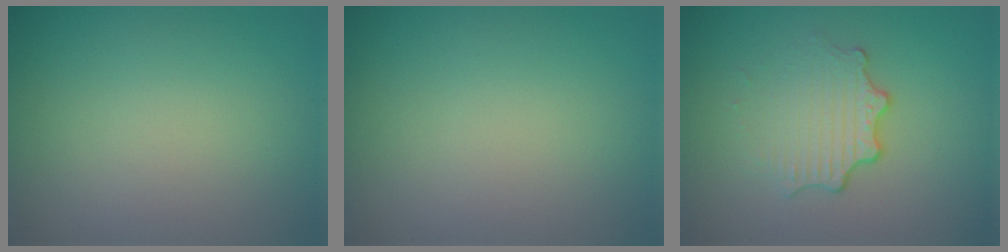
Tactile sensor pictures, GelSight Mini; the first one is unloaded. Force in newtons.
{"total": 0.0}
{"total": 3.4, "press": 2.6, "slide": 2.3}